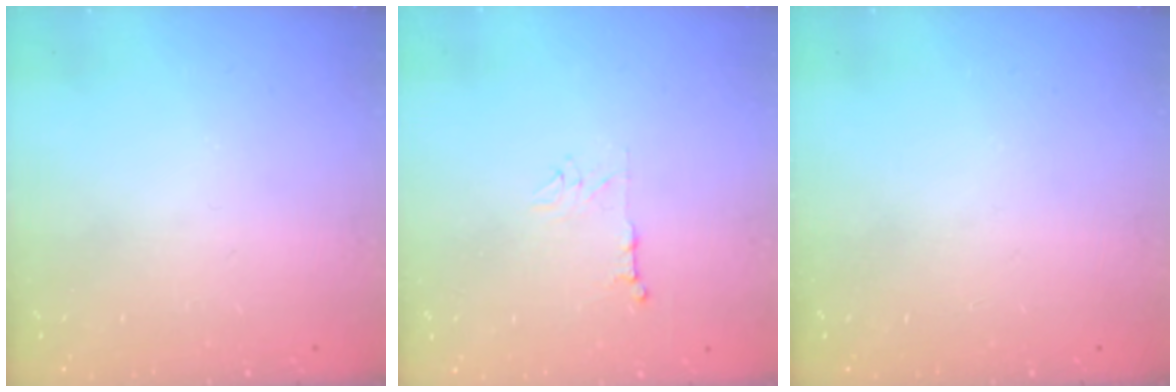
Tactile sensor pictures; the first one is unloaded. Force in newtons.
{"total": 5.2, "press": 5.2, "slide": 0.4}
{"total": 0.0}